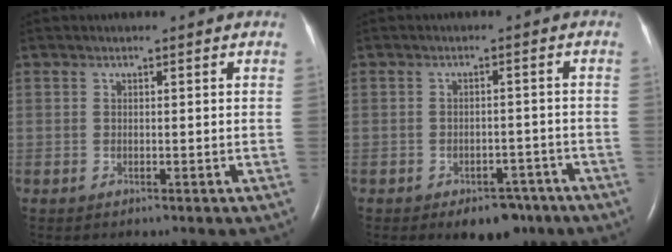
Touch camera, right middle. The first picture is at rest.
{"total": 5.9, "force": [-4.1, 3.3, 2.7], "torque": [-0.028, 0.009, -0.051]}